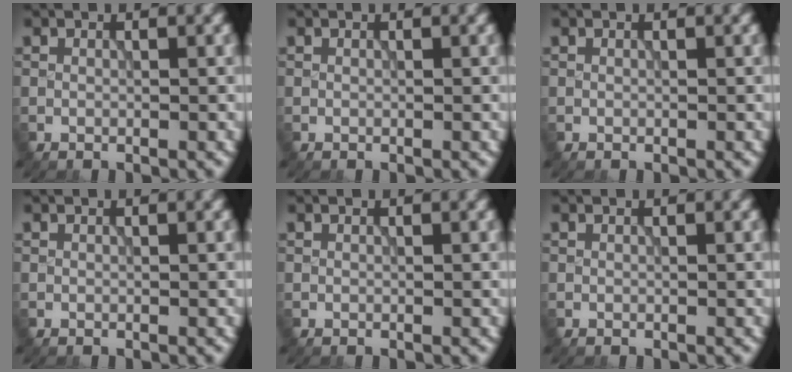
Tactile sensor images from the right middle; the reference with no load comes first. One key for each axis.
{"total": 0.0}
{"total": 0.0}
{"total": 0.0}
{"total": 0.0}
{"total": 0.0}